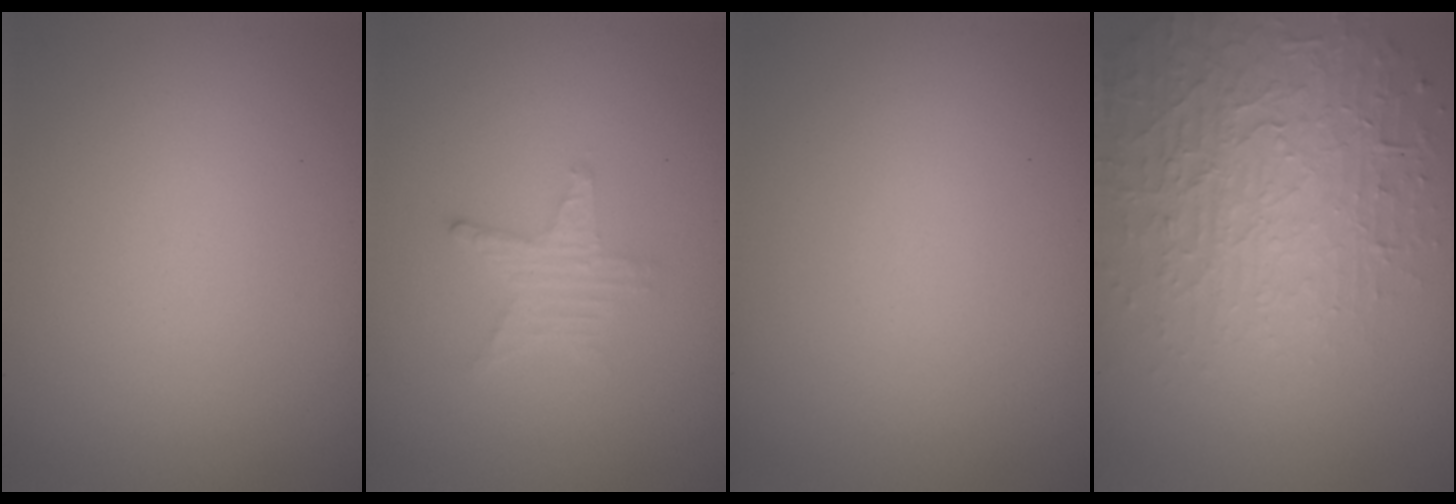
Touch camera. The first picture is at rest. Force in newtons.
{"total": 2.1, "press": 2.0, "slide": 0.4}
{"total": 0.0}
{"total": 5.5, "press": 4.5, "slide": 3.2}